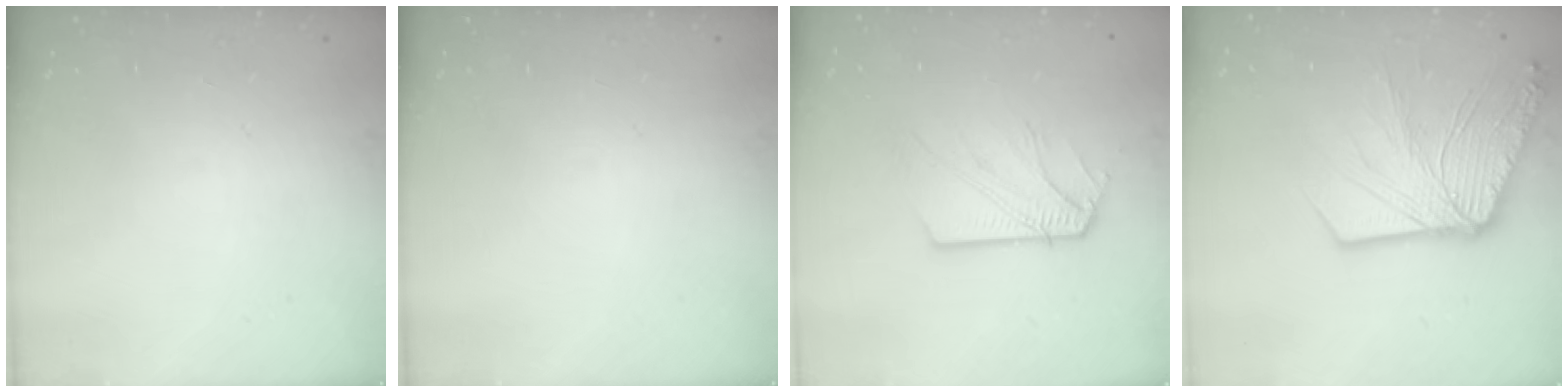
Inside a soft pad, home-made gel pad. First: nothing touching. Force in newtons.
{"total": 0.0}
{"total": 8.2, "press": 8.1, "slide": 1.0}
{"total": 15.7, "press": 15.6, "slide": 1.8}